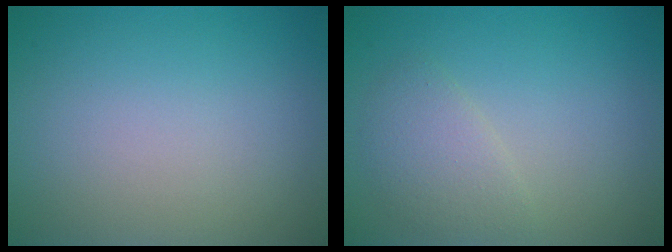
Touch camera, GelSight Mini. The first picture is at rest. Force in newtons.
{"total": 2.3, "press": 2.3, "slide": 0.1}